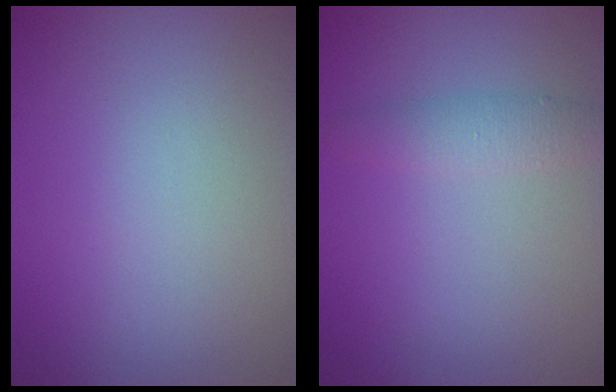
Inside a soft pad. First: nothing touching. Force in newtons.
{"total": 1.9, "press": 1.9, "slide": 0.0}